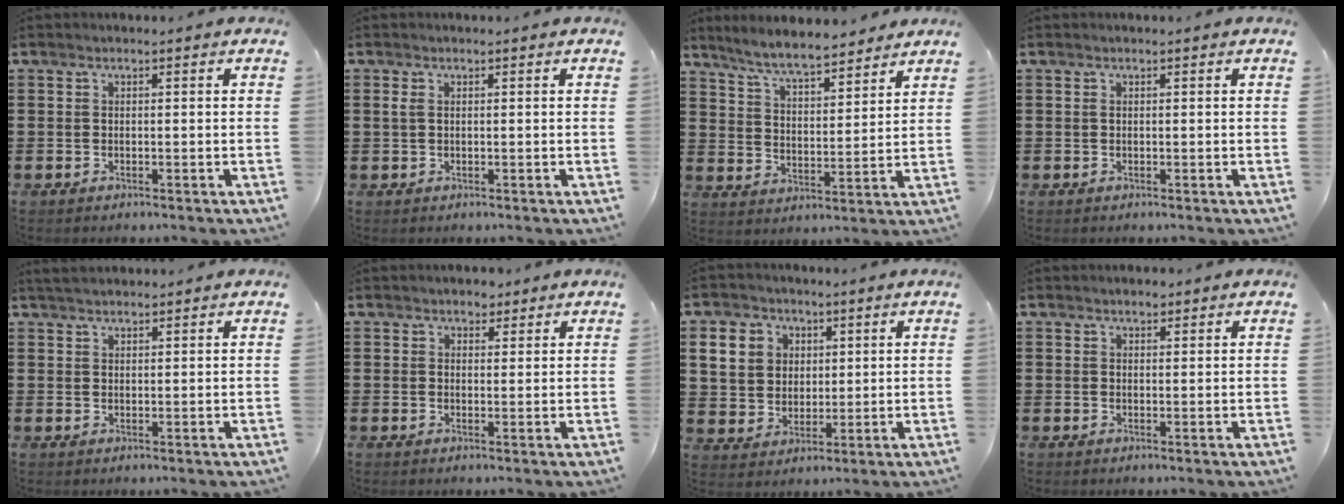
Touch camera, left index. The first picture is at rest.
{"total": 1.2, "force": [0.3, 0.5, 1.0], "torque": [-0.030, 0.001, 0.002]}
{"total": 6.5, "force": [6.0, 0.5, 2.4], "torque": [-0.069, -0.024, 0.107]}
{"total": 0.0}
{"total": 2.1, "force": [2.0, 0.4, 0.6], "torque": [-0.016, 0.004, 0.039]}
{"total": 2.0, "force": [1.6, 1.2, 0.3], "torque": [-0.003, 0.005, 0.028]}
{"total": 6.5, "force": [2.4, 5.7, 1.7], "torque": [-0.047, 0.012, 0.042]}
{"total": 1.4, "force": [1.2, 0.6, 0.4], "torque": [-0.011, 0.004, 0.022]}